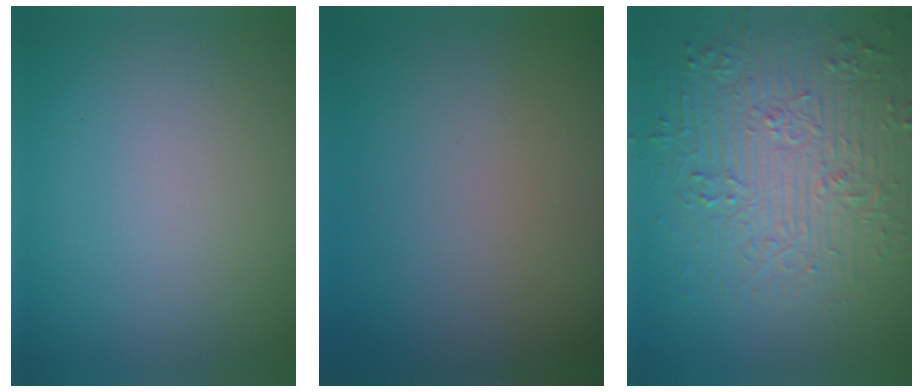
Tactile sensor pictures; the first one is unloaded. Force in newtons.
{"total": 0.0}
{"total": 7.4, "press": 5.9, "slide": 4.6}